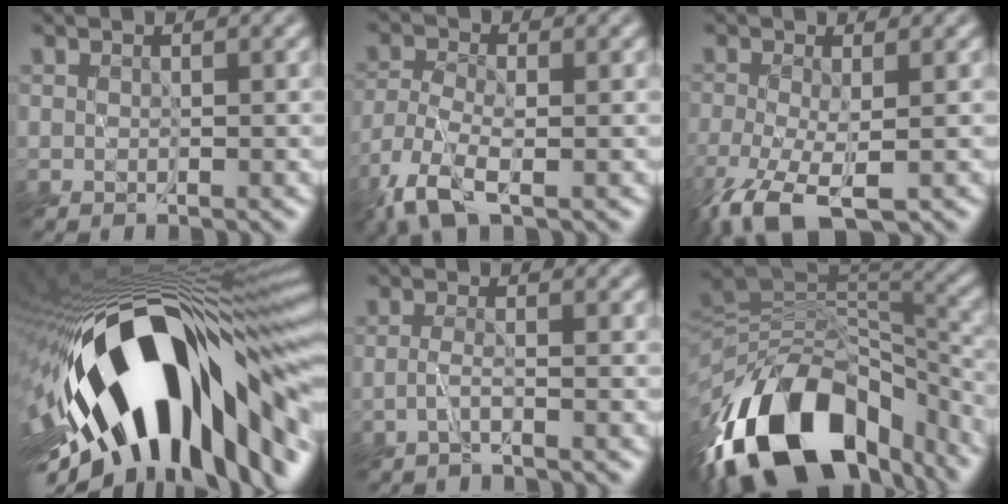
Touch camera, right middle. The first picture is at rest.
{"total": 4.3, "force": [-3.0, 1.3, 2.7], "torque": [-0.066, -0.007, -0.069]}
{"total": 6.0, "force": [-3.4, 2.3, 4.4], "torque": [-0.107, -0.017, -0.064]}
{"total": 18.5, "force": [-5.3, 7.7, 16.0], "torque": [-0.252, -0.017, -0.089]}
{"total": 0.9, "force": [-0.6, -0.3, 0.5], "torque": [-0.014, -0.002, -0.018]}
{"total": 15.9, "force": [-9.0, 8.7, 9.8], "torque": [-0.184, -0.005, -0.138]}